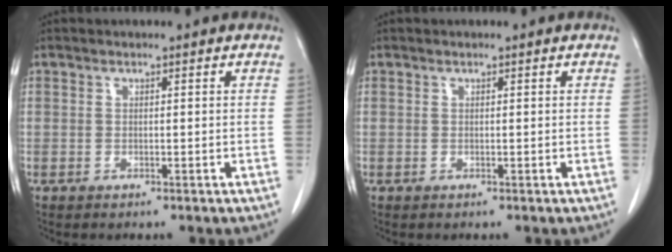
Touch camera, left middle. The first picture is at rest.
{"total": 0.0}